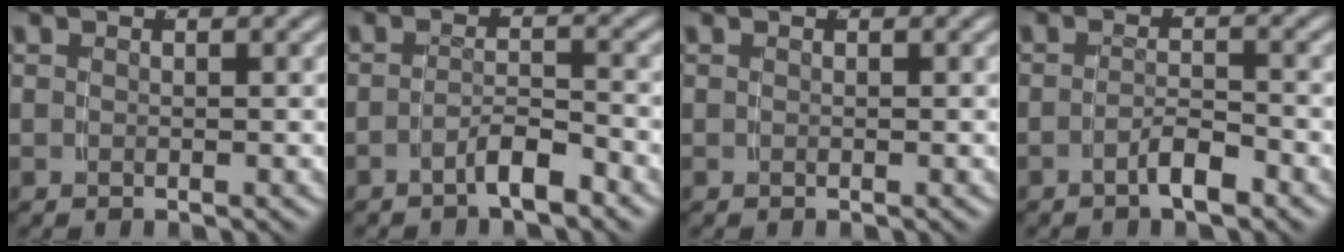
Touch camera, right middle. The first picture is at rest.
{"total": 2.8, "force": [-2.4, -0.1, 1.3], "torque": [-0.011, -0.001, -0.043]}
{"total": 0.0}
{"total": 2.3, "force": [-2.0, -0.1, 1.2], "torque": [-0.015, -0.001, -0.035]}